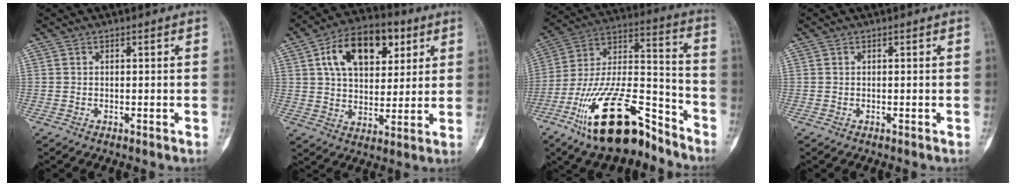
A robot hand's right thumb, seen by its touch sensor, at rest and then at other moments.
{"total": 16.7, "force": [6.4, 10.0, 11.6], "torque": [-0.153, -0.004, 0.105]}
{"total": 22.6, "force": [-14.8, 8.4, 14.9], "torque": [-0.282, 0.085, -0.263]}
{"total": 0.0}